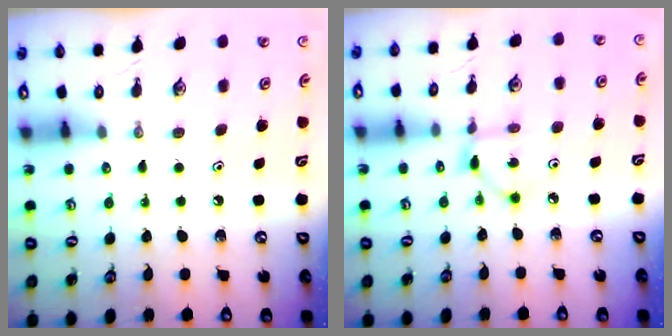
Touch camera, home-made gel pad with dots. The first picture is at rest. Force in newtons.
{"total": 2.7, "press": 2.7, "slide": 0.1}